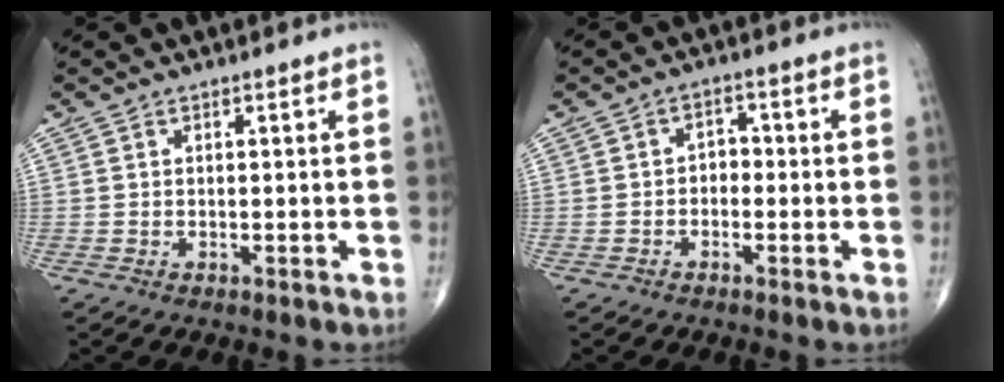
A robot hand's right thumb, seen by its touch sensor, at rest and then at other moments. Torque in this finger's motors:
{"motor_torque": [-0.37, 0.23, 0.04, 0.16, -0.04]}